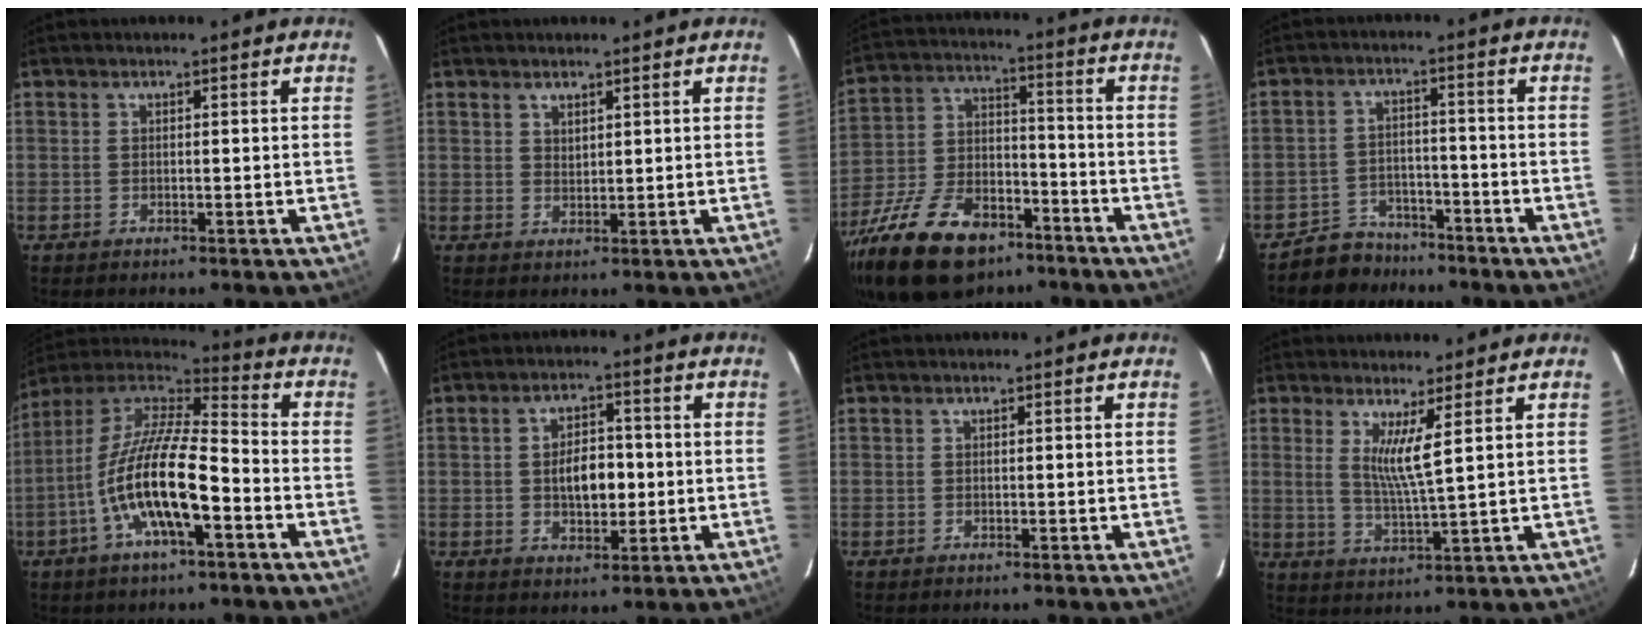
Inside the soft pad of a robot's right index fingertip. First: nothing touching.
{"total": 1.7, "force": [1.3, 0.9, 0.6], "torque": [-0.007, 0.001, 0.024]}
{"total": 23.2, "force": [-15.1, 12.0, 12.9], "torque": [-0.279, -0.012, -0.249]}
{"total": 7.4, "force": [-6.1, 4.2, 0.7], "torque": [-0.033, 0.018, -0.092]}
{"total": 17.2, "force": [-6.4, 4.9, 15.2], "torque": [-0.290, -0.014, -0.125]}
{"total": 7.3, "force": [-0.5, 4.1, 6.0], "torque": [-0.106, 0.008, -0.002]}
{"total": 0.0}
{"total": 5.4, "force": [2.5, -0.6, 4.8], "torque": [-0.090, -0.018, 0.043]}